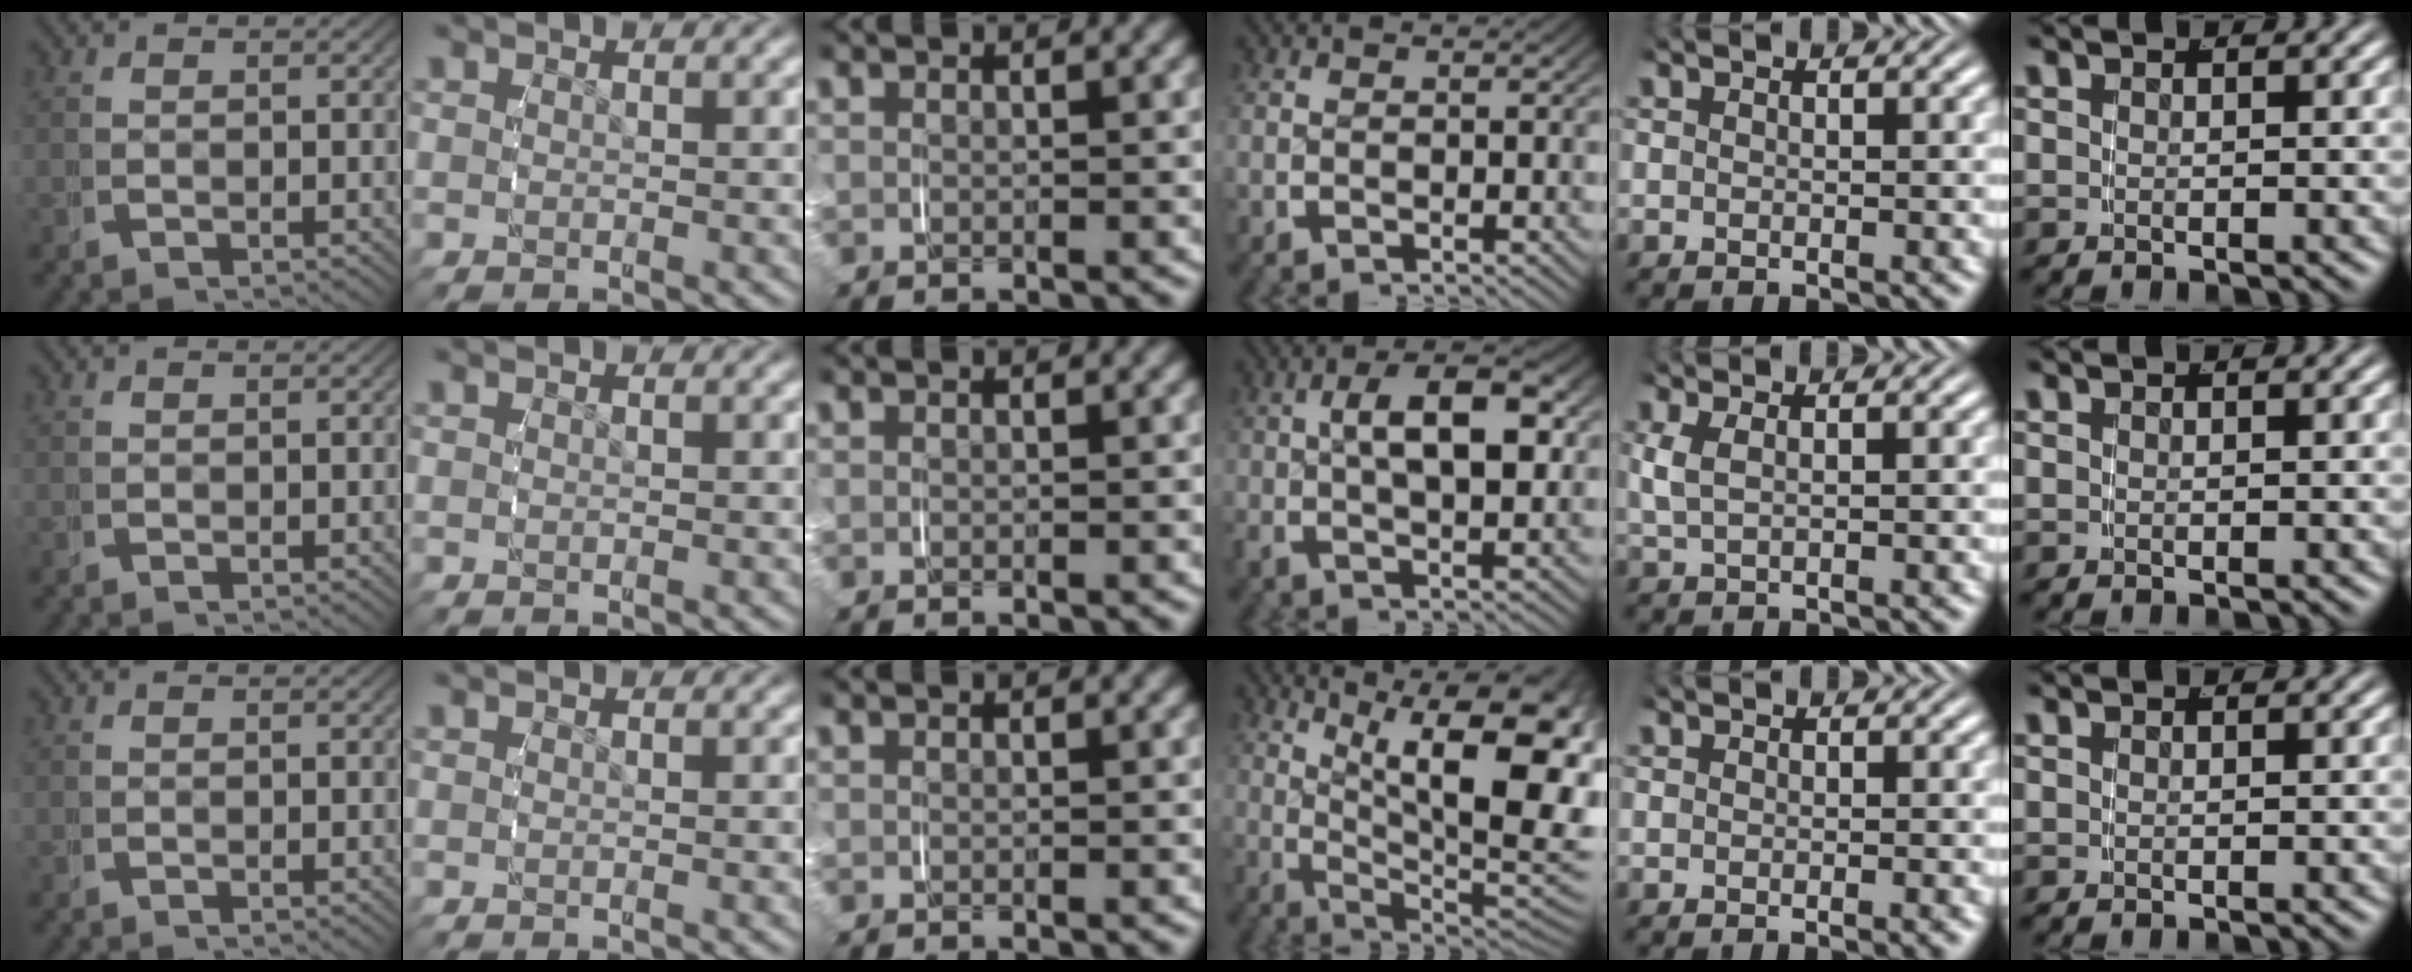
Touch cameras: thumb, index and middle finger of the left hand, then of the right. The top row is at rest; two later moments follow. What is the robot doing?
{"motion": "grasp_and_lifting", "object": "phone"}